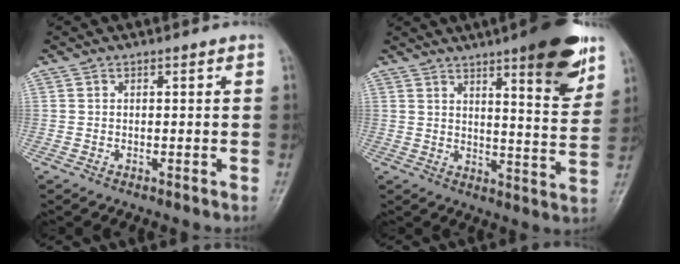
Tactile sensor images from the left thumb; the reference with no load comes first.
{"total": 14.7, "force": [8.7, 3.0, 11.5], "torque": [-0.131, -0.049, 0.121]}